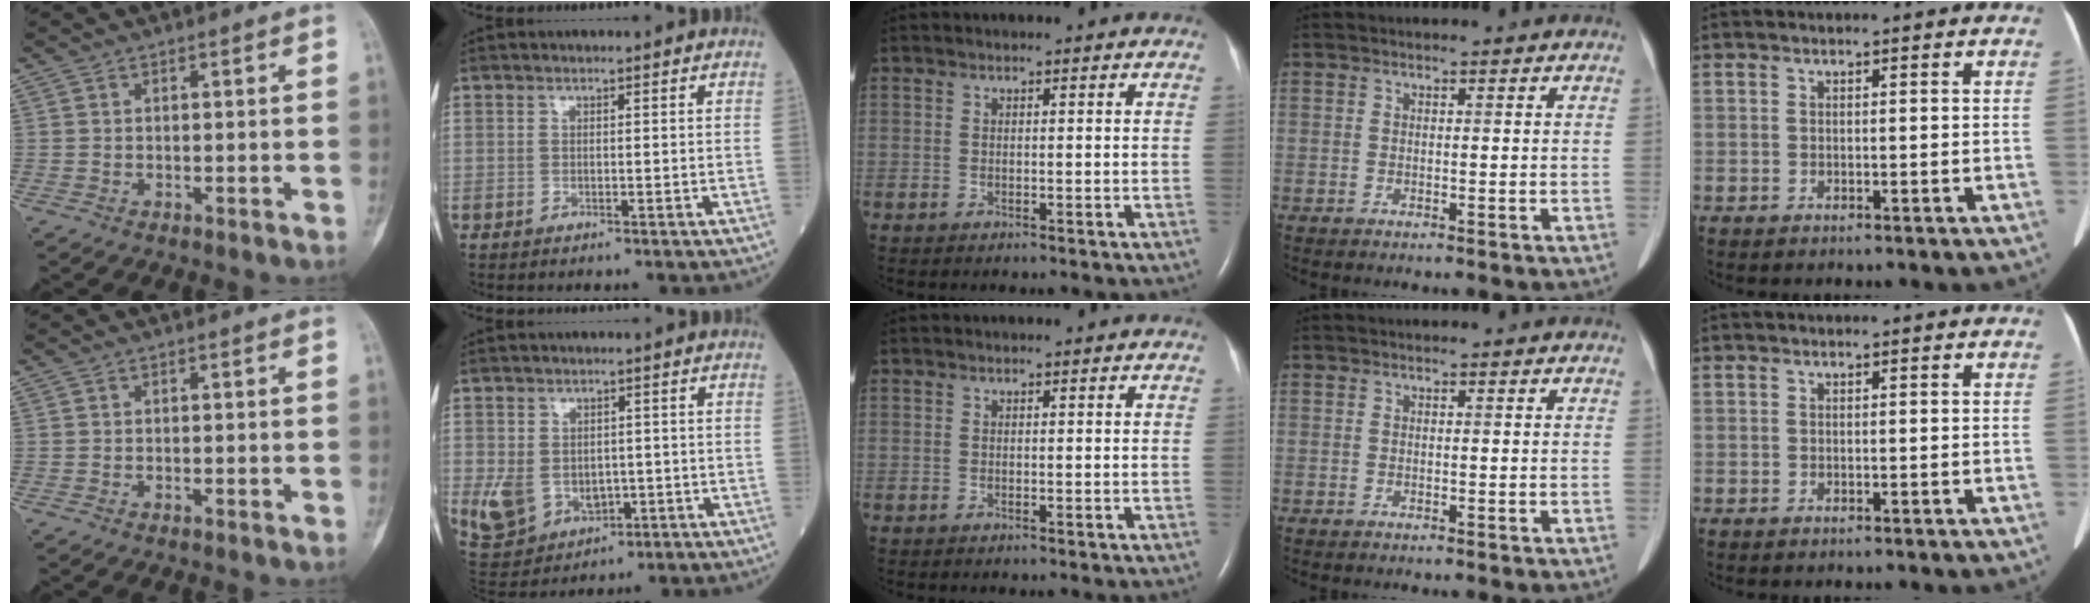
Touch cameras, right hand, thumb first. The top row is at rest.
{"index": {"total": 8.7, "force": [-1.6, 7.0, 4.9], "torque": [-0.098, 0.009, -0.004]}}